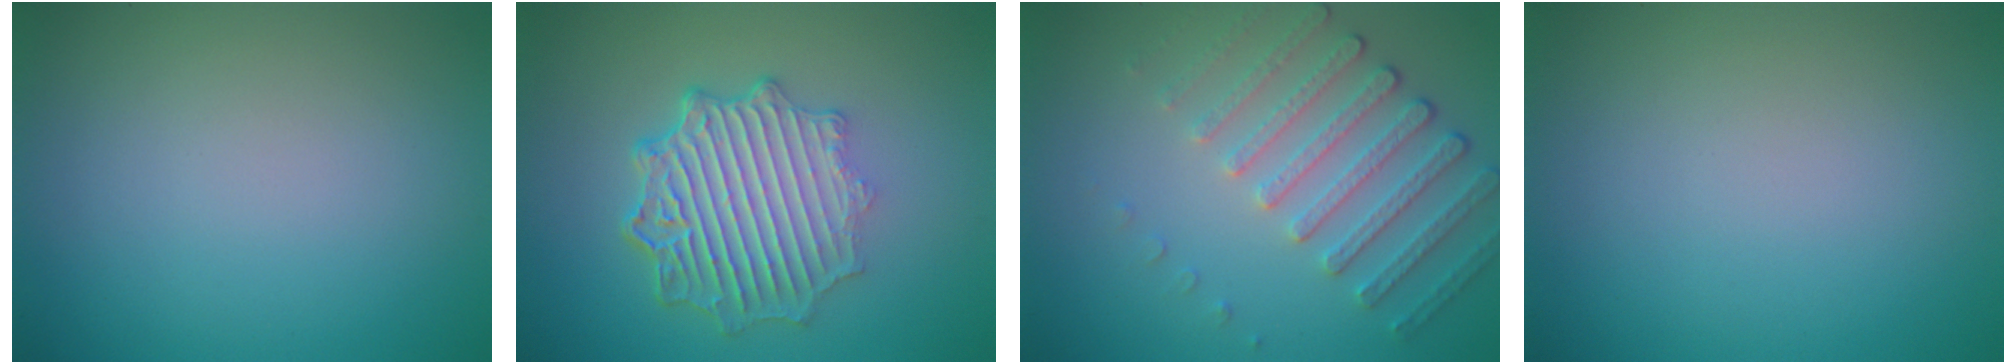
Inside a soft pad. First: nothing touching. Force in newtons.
{"total": 6.9, "press": 5.2, "slide": 4.6}
{"total": 4.7, "press": 3.5, "slide": 3.2}
{"total": 0.0}